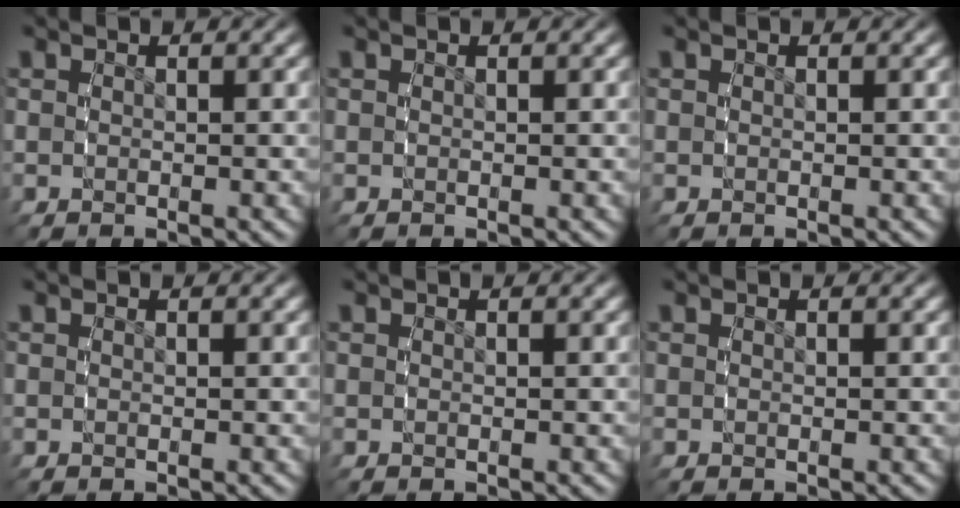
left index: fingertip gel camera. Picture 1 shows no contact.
{"total": 0.0}
{"total": 0.0}
{"total": 0.0}
{"total": 0.0}
{"total": 0.0}